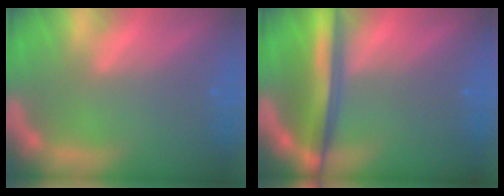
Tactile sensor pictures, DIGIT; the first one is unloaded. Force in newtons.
{"total": 7.1}